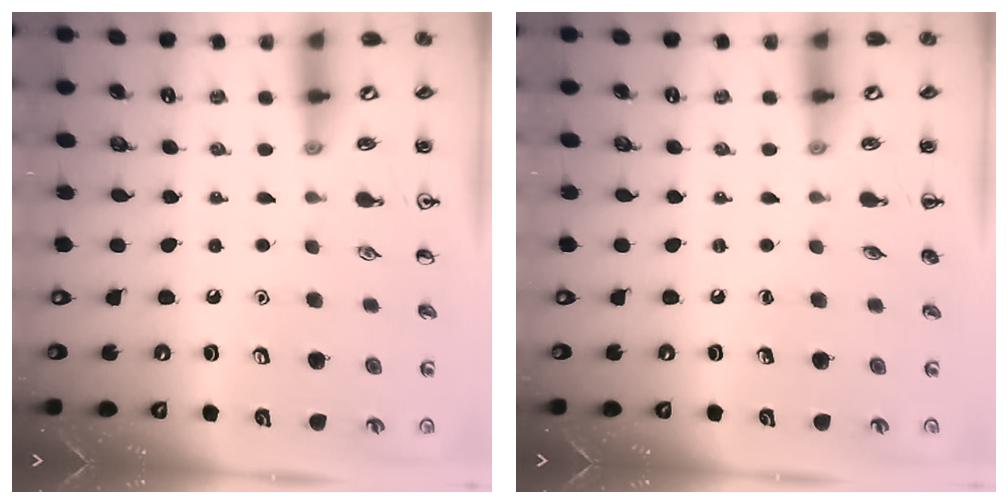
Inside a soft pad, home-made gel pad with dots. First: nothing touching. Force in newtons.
{"total": 0.0}